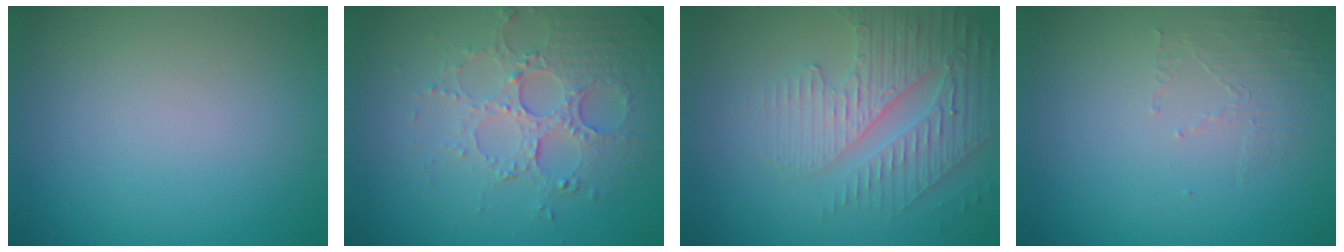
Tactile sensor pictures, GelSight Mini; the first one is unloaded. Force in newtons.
{"total": 5.3, "press": 3.7, "slide": 3.7}
{"total": 4.1, "press": 3.9, "slide": 1.3}
{"total": 1.5, "press": 0.5, "slide": 1.4}